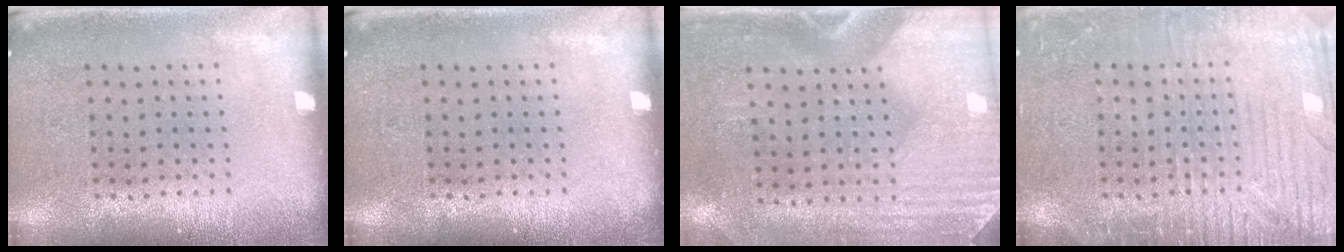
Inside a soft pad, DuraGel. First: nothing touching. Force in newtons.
{"total": 0.0}
{"total": 3.0, "press": 2.6, "slide": 1.5}
{"total": 5.1, "press": 5.1, "slide": 0.7}